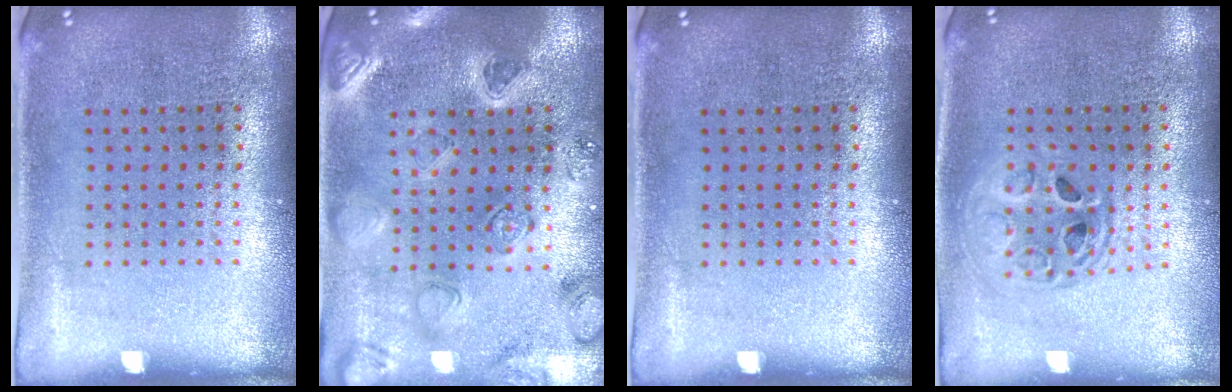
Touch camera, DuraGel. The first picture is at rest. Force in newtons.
{"total": 2.3, "press": 2.2, "slide": 0.3}
{"total": 0.0}
{"total": 1.4, "press": 1.2, "slide": 0.7}